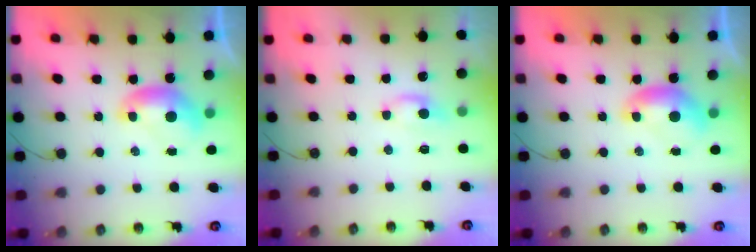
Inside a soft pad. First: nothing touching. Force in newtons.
{"total": 0.8, "press": 0.6, "slide": 0.5}
{"total": 0.0}